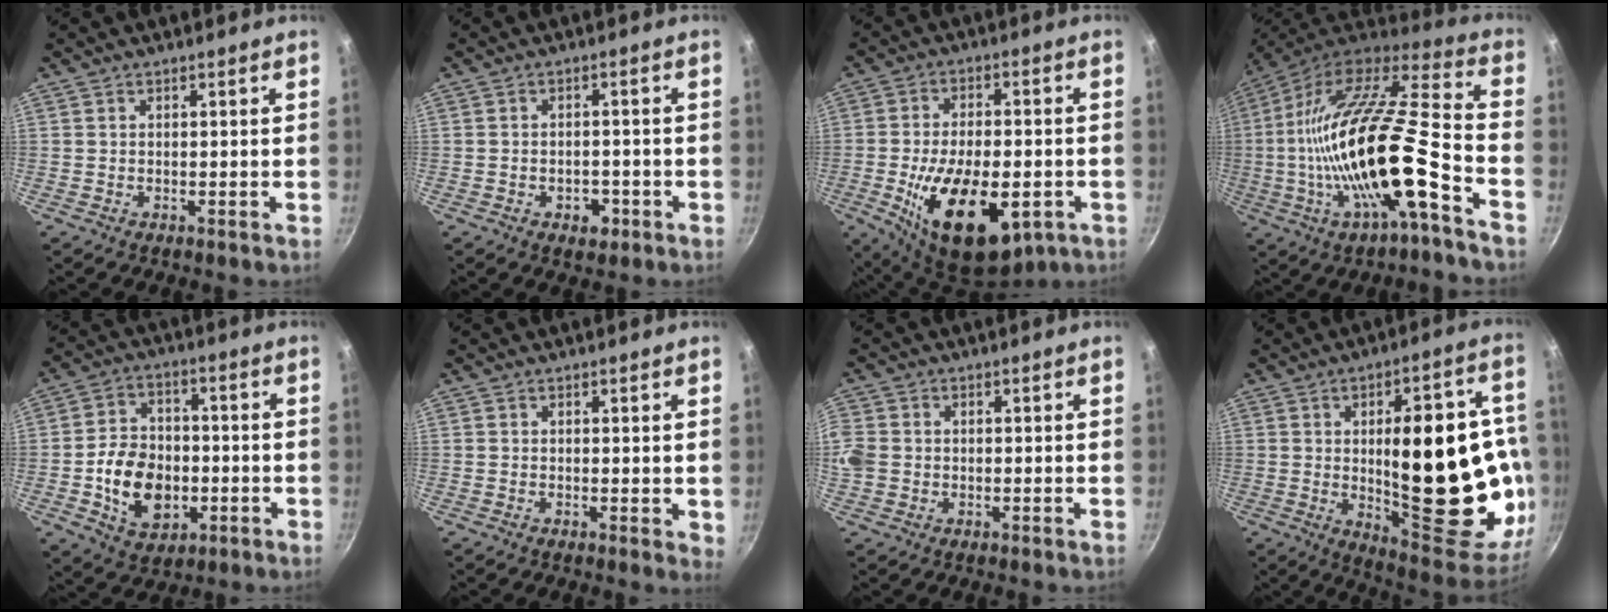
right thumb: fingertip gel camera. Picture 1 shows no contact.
{"total": 3.9, "force": [-1.8, 2.6, 2.3], "torque": [-0.020, 0.011, -0.020]}
{"total": 20.4, "force": [-6.1, 10.3, 16.5], "torque": [-0.258, 0.007, -0.084]}
{"total": 25.6, "force": [-7.6, 6.9, 23.5], "torque": [-0.399, 0.030, -0.140]}
{"total": 13.2, "force": [-2.9, 9.7, 8.5], "torque": [-0.117, 0.020, -0.045]}
{"total": 1.9, "force": [0.5, 0.8, 1.6], "torque": [-0.017, -0.004, 0.006]}
{"total": 6.1, "force": [-0.2, 5.3, 3.0], "torque": [-0.064, 0.006, -0.012]}
{"total": 30.6, "force": [-1.1, 12.8, 27.8], "torque": [-0.335, 0.004, 0.011]}